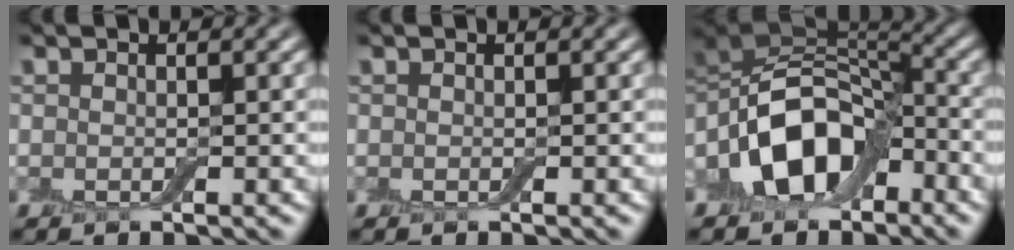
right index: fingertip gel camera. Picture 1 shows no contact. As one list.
[{"total": 0.0}, {"total": 10.2, "force": [-4.2, 6.1, 7.0], "torque": [-0.120, 0.017, -0.094]}]